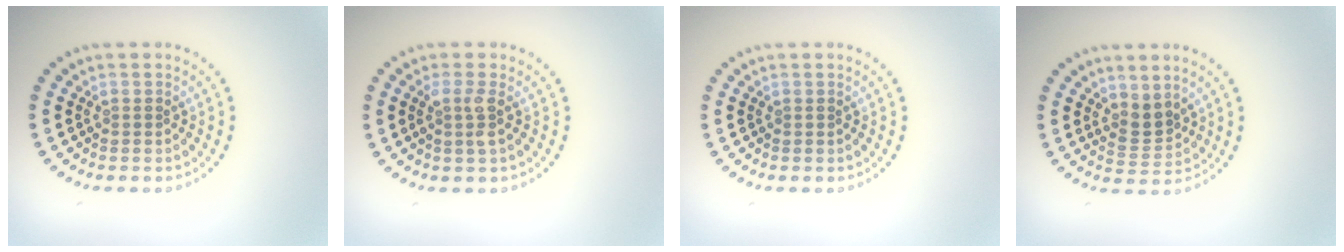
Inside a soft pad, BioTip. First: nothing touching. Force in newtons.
{"total": 1.7, "press": 1.4, "slide": 1.0}
{"total": 0.0}
{"total": 2.2, "press": 1.6, "slide": 1.5}